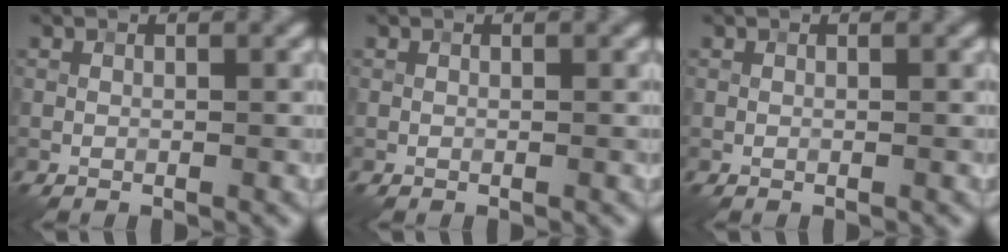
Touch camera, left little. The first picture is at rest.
{"total": 0.0}
{"total": 0.0}